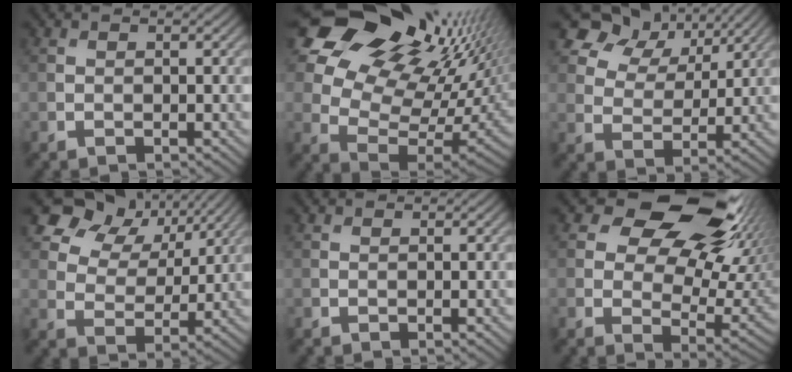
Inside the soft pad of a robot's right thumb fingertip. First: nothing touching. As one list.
[{"total": 18.7, "force": [11.7, 10.4, 10.3], "torque": [-0.204, 0.021, 0.202]}, {"total": 9.1, "force": [6.0, 5.5, 4.1], "torque": [-0.089, -0.003, 0.110]}, {"total": 11.1, "force": [6.9, 7.0, 5.2], "torque": [-0.123, 0.000, 0.125]}, {"total": 0.0}, {"total": 16.9, "force": [8.8, 9.6, 10.9], "torque": [-0.167, 0.005, 0.135]}]